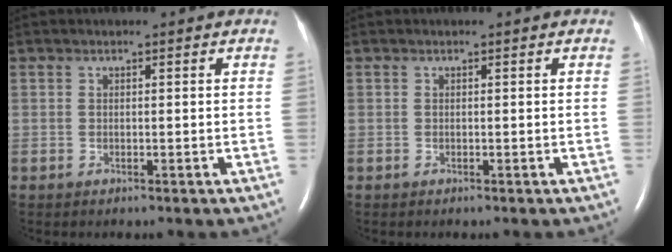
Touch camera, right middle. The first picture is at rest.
{"total": 0.0}